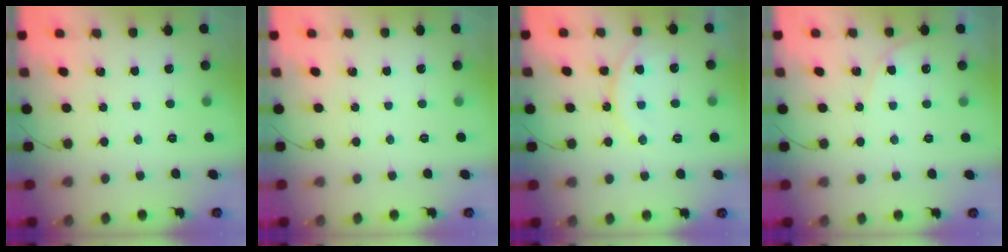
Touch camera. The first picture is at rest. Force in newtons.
{"total": 0.0}
{"total": 12.7, "press": 12.6, "slide": 1.2}
{"total": 4.0, "press": 3.9, "slide": 0.3}